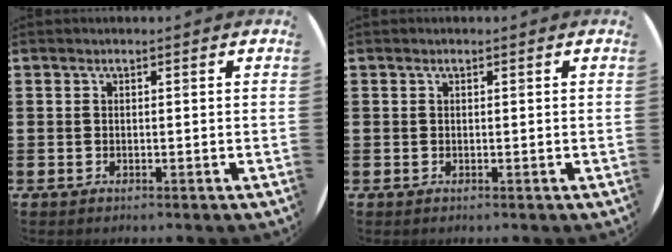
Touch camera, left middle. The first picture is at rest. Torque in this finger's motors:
{"motor_torque": [-0.26, 0.14, -0.01, -0.01]}